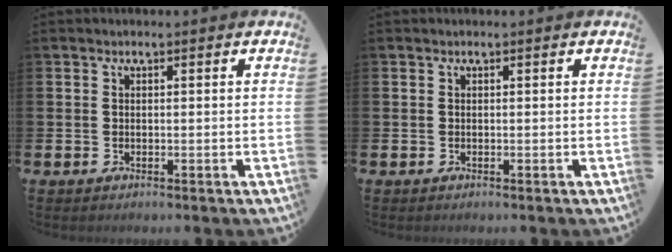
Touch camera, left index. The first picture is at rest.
{"total": 0.0}